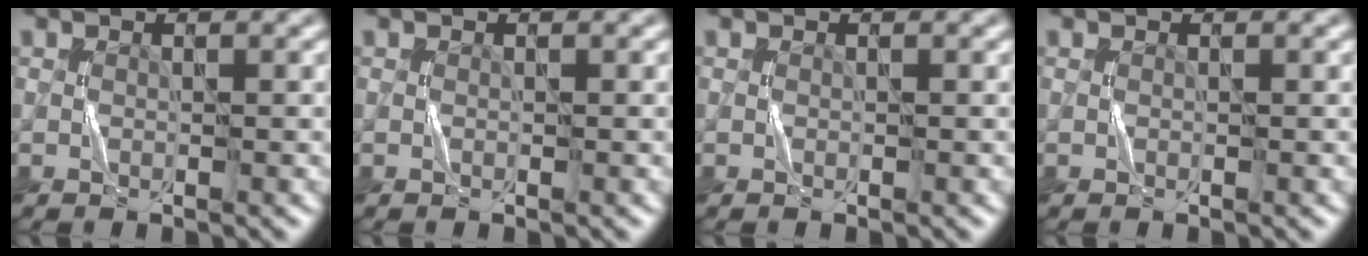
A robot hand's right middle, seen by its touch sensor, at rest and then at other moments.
{"total": 0.0}
{"total": 0.0}
{"total": 0.0}